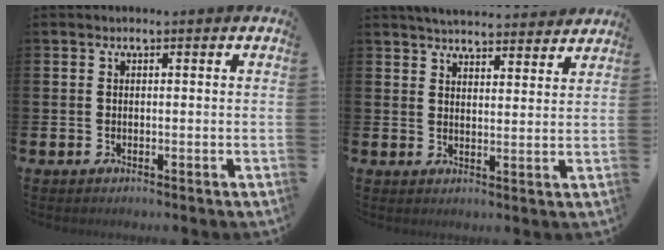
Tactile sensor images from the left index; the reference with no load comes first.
{"total": 4.5, "force": [4.5, 0.3, 0.5], "torque": [-0.019, -0.027, 0.079]}